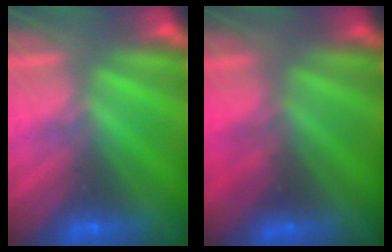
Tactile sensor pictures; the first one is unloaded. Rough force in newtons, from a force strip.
{"total": 2.2}